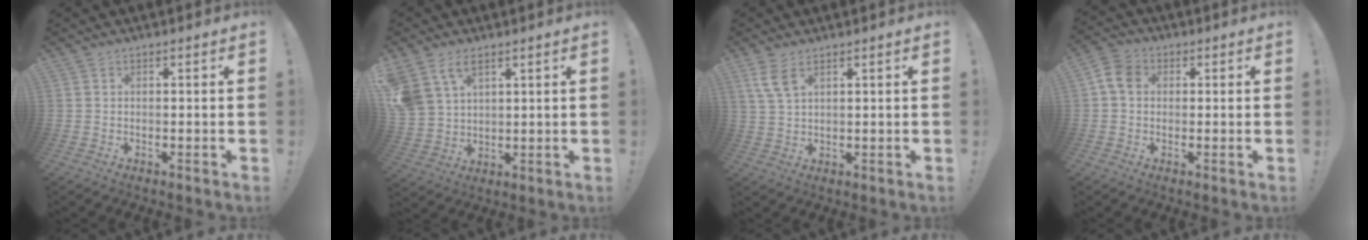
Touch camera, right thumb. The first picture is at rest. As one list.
[{"total": 8.7, "force": [5.3, 5.4, 4.3], "torque": [-0.095, -0.022, 0.112]}, {"total": 5.7, "force": [3.2, 2.3, 4.1], "torque": [-0.075, -0.010, 0.062]}, {"total": 6.6, "force": [1.1, 5.1, 4.0], "torque": [-0.070, 0.009, 0.024]}]